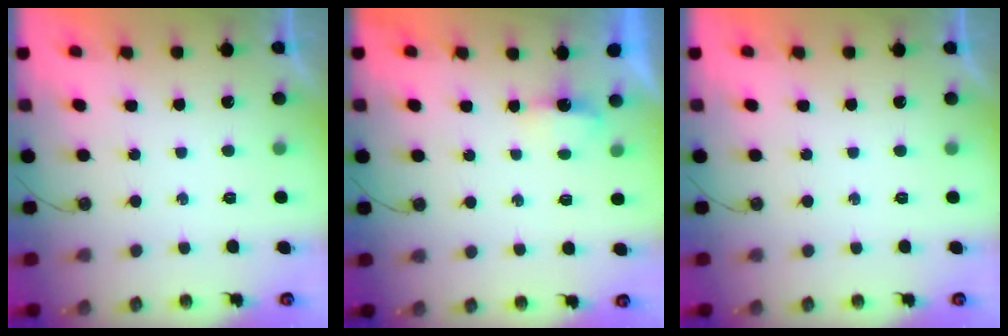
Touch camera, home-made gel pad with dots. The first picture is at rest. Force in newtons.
{"total": 2.9, "press": 2.8, "slide": 0.6}
{"total": 0.0}